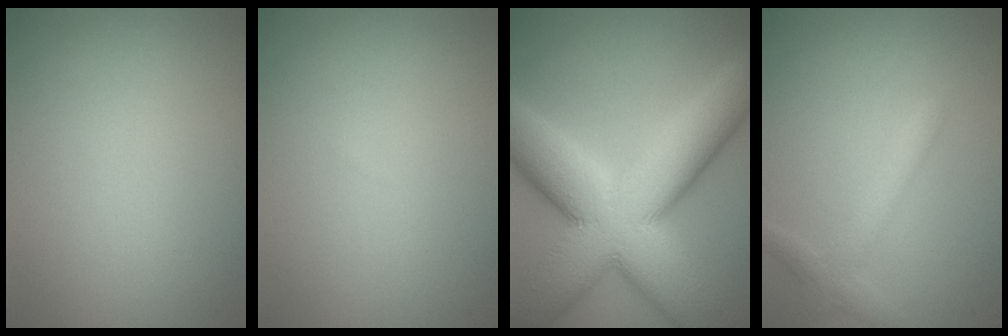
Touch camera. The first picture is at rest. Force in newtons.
{"total": 0.0}
{"total": 14.6, "press": 14.6, "slide": 0.5}
{"total": 2.5, "press": 2.5, "slide": 0.1}